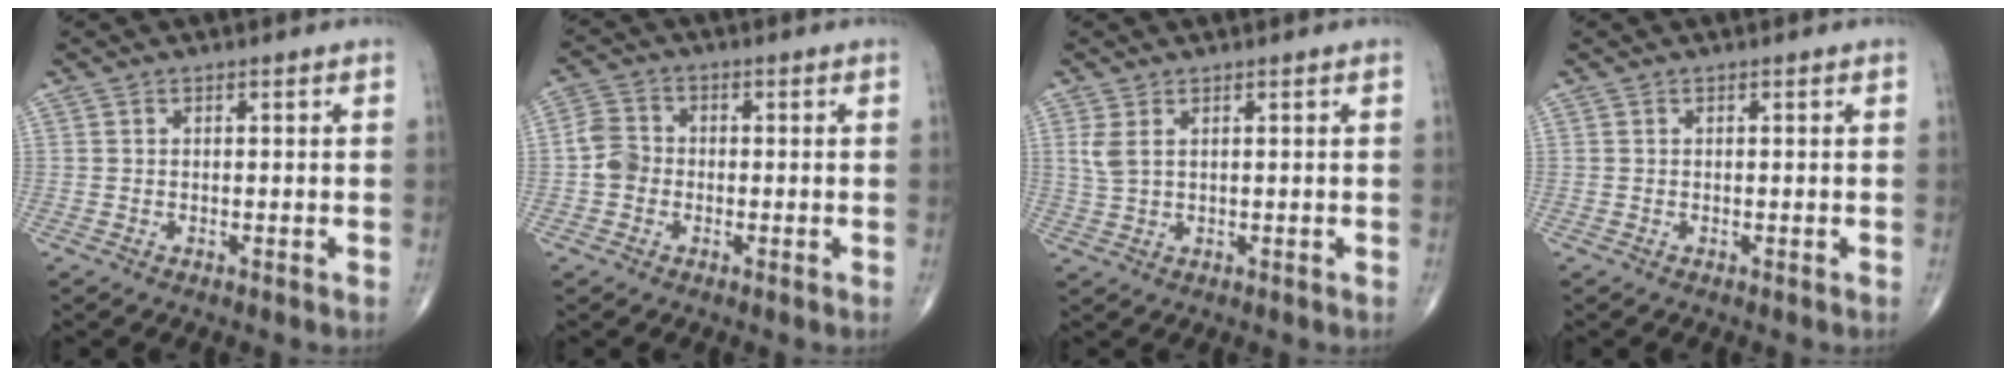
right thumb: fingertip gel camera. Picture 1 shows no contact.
{"total": 4.4, "force": [-0.9, 3.7, 2.1], "torque": [-0.032, 0.011, -0.026]}
{"total": 2.9, "force": [1.2, 1.3, 2.3], "torque": [-0.058, 0.003, 0.032]}
{"total": 0.0}